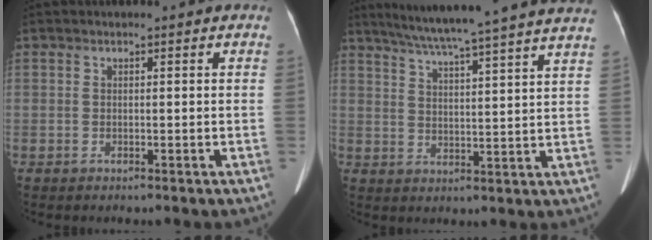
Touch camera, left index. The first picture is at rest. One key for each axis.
{"total": 21.9, "fx": 19.2, "fy": -1.4, "fz": 10.4, "tx": -0.174, "ty": -0.013, "tz": 0.251}